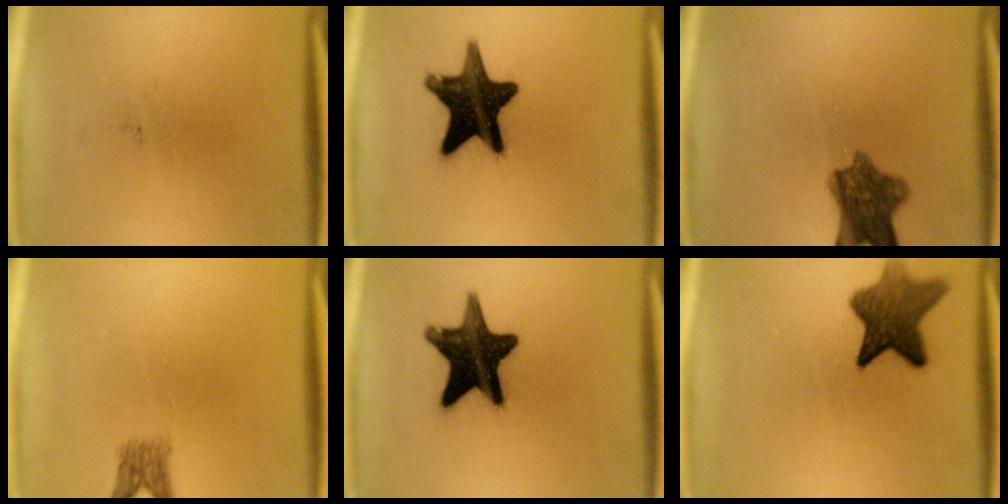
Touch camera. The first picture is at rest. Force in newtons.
{"total": 16.0}
{"total": 8.4}
{"total": 2.5}
{"total": 16.0}
{"total": 8.7}